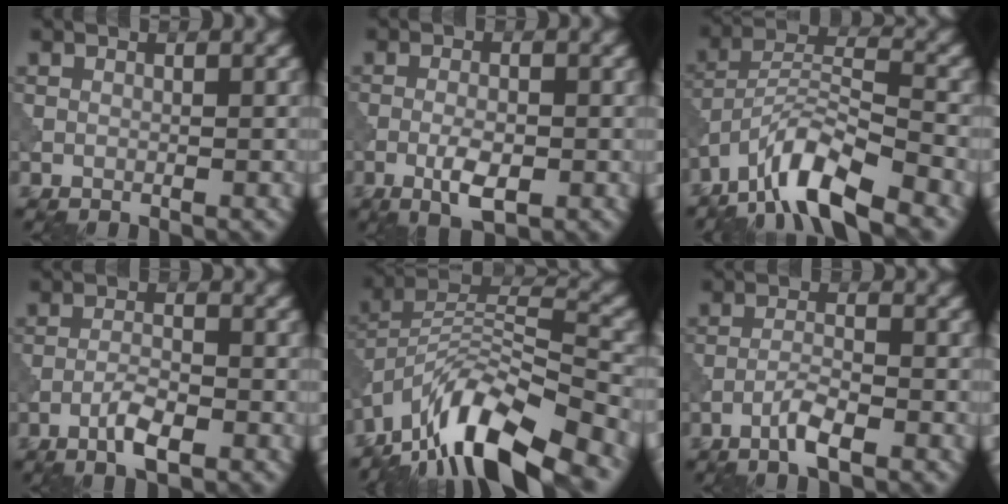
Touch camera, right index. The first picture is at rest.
{"total": 3.1, "force": [-1.2, 1.1, 2.7], "torque": [-0.052, -0.001, -0.023]}
{"total": 8.2, "force": [-5.9, 2.0, 5.3], "torque": [-0.092, 0.005, -0.121]}
{"total": 2.8, "force": [-1.5, 0.7, 2.2], "torque": [-0.047, 0.005, -0.034]}
{"total": 13.0, "force": [-9.2, 4.1, 8.3], "torque": [-0.150, 0.019, -0.174]}
{"total": 2.5, "force": [-1.6, 0.3, 1.9], "torque": [-0.040, 0.007, -0.037]}